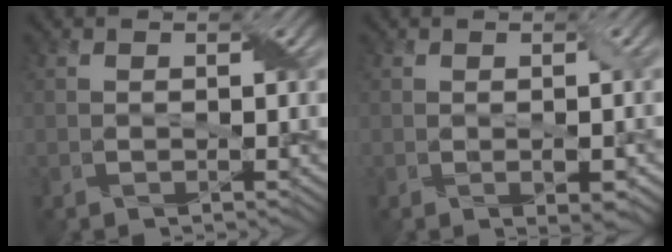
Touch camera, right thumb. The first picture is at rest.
{"total": 2.1, "force": [-0.4, 0.8, 2.0], "torque": [-0.032, -0.006, 0.001]}